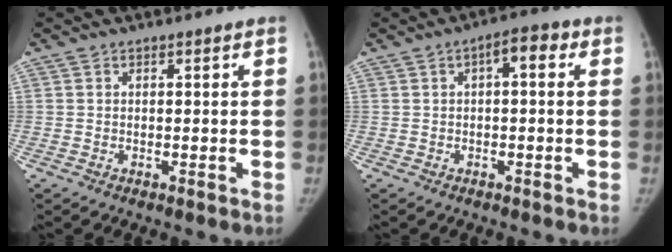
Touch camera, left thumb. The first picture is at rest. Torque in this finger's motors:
{"motor_torque": [-0.28, 0.29, -0.03, 0.28, 0.12]}